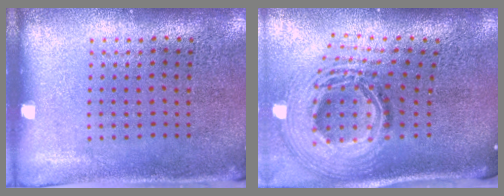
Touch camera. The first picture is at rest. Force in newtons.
{"total": 3.0, "press": 2.0, "slide": 2.2}